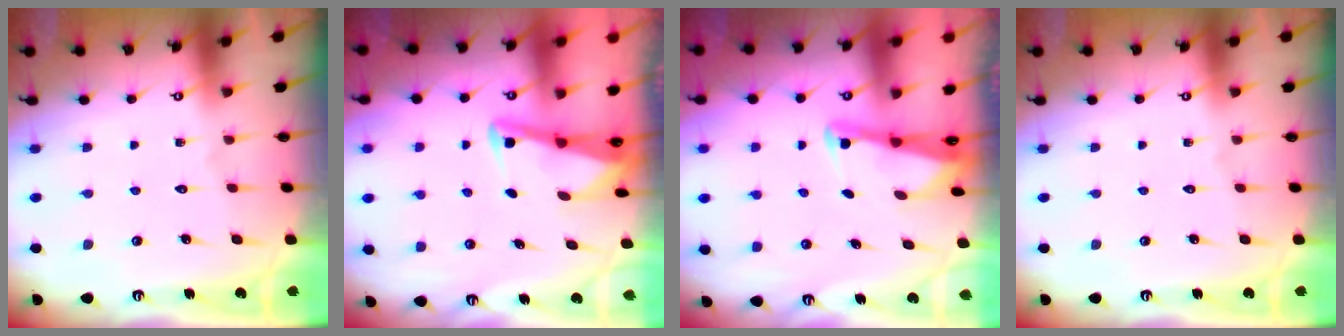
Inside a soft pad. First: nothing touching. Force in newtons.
{"total": 3.0, "press": 3.0, "slide": 0.4}
{"total": 2.5, "press": 2.5, "slide": 0.2}
{"total": 0.0}